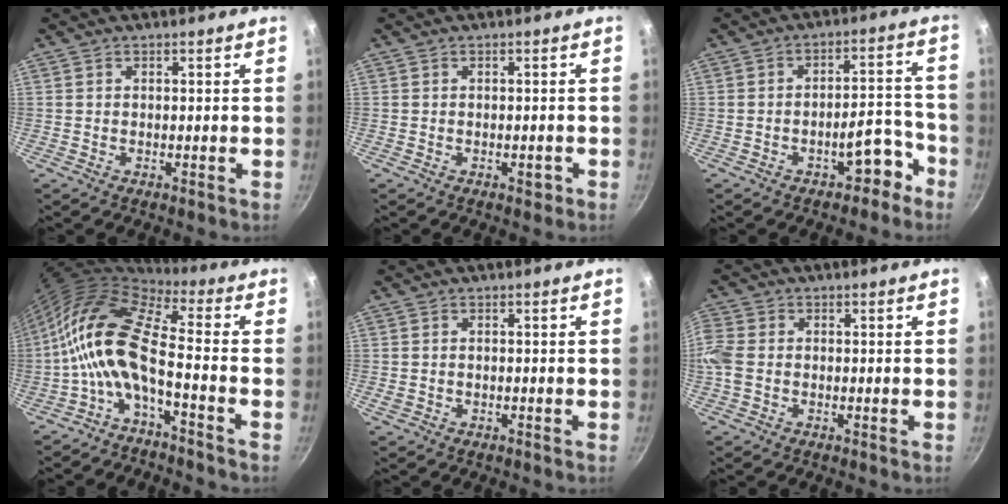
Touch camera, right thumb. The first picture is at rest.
{"total": 1.5, "force": [-0.7, 0.9, 0.9], "torque": [-0.004, 0.012, -0.005]}
{"total": 7.6, "force": [-4.5, 3.8, 4.9], "torque": [-0.026, 0.066, -0.046]}
{"total": 12.7, "force": [-3.3, 4.6, 11.4], "torque": [-0.233, 0.045, -0.078]}
{"total": 1.1, "force": [-0.4, 0.9, 0.6], "torque": [-0.011, 0.001, -0.004]}
{"total": 4.3, "force": [-0.8, 3.3, 2.6], "torque": [-0.061, 0.004, -0.026]}